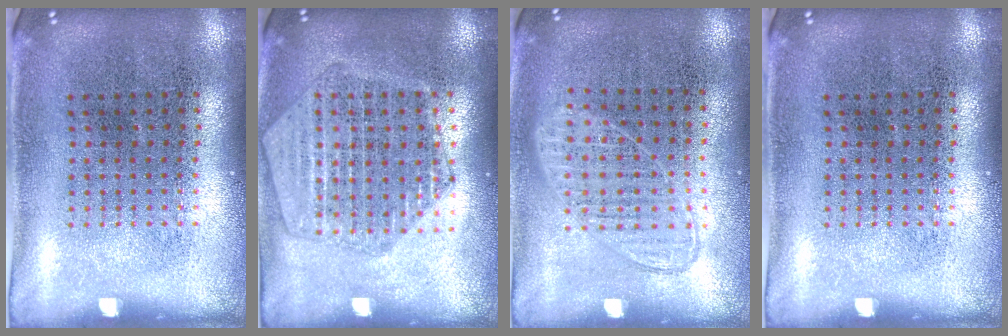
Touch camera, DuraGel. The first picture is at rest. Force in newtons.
{"total": 1.9, "press": 1.8, "slide": 0.6}
{"total": 1.0, "press": 0.9, "slide": 0.3}
{"total": 0.0}